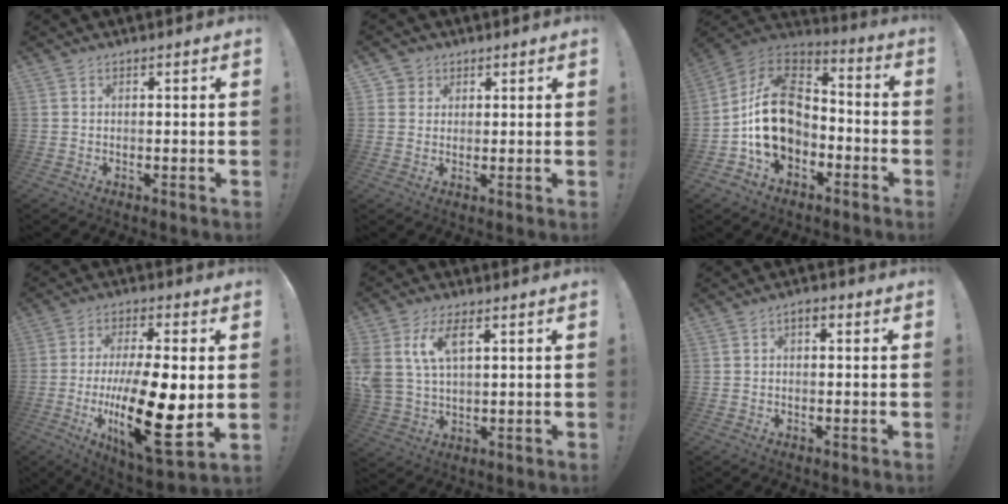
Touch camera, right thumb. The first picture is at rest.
{"total": 3.4, "force": [1.6, 3.0, 0.4], "torque": [-0.004, -0.004, 0.029]}
{"total": 19.3, "force": [-2.0, 14.5, 12.6], "torque": [-0.212, 0.018, -0.023]}
{"total": 22.4, "force": [-3.3, 7.9, 20.7], "torque": [-0.380, -0.006, -0.047]}
{"total": 9.9, "force": [4.3, 5.7, 6.8], "torque": [-0.150, -0.006, 0.079]}
{"total": 1.7, "force": [-0.3, 1.0, 1.2], "torque": [-0.025, 0.007, -0.006]}